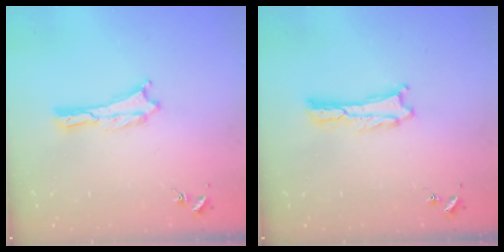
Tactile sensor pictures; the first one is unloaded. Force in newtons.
{"total": 0.6, "press": 0.5, "slide": 0.2}